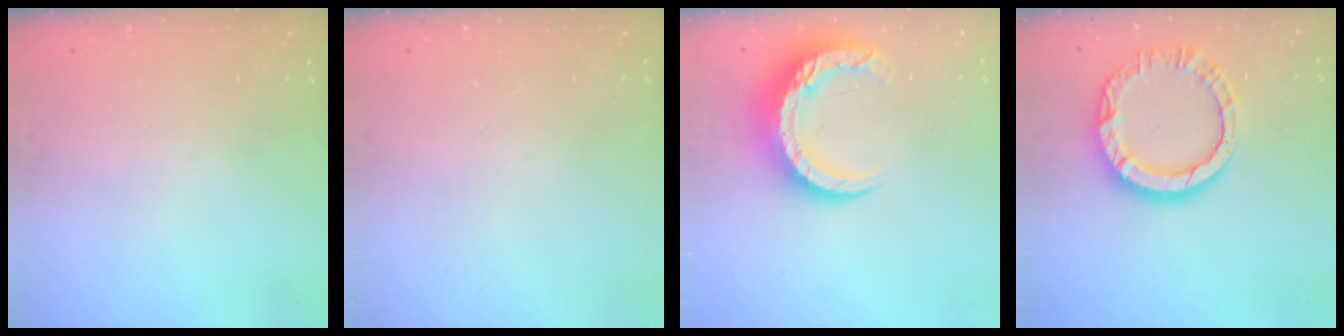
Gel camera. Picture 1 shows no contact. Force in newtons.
{"total": 0.0}
{"total": 12.0, "press": 11.9, "slide": 1.2}
{"total": 11.7, "press": 11.7, "slide": 1.2}